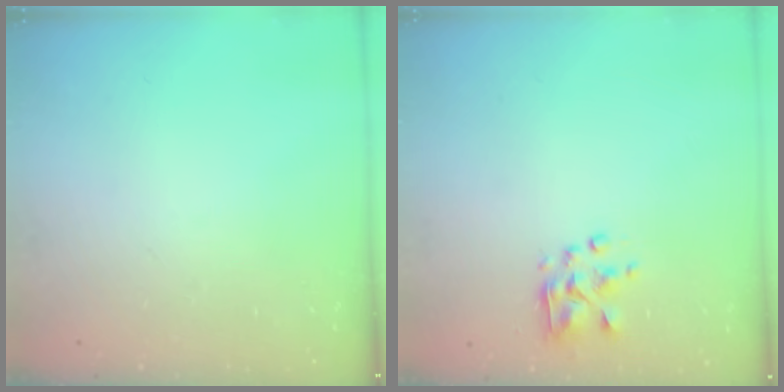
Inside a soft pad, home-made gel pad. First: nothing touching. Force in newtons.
{"total": 3.8, "press": 3.8, "slide": 0.6}